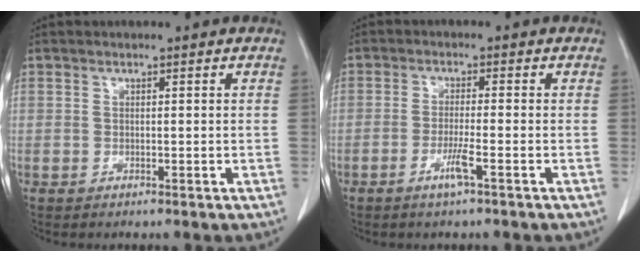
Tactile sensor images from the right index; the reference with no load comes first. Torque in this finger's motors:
{"motor_torque": [-0.05, 0.05, -0.03, 0.00]}